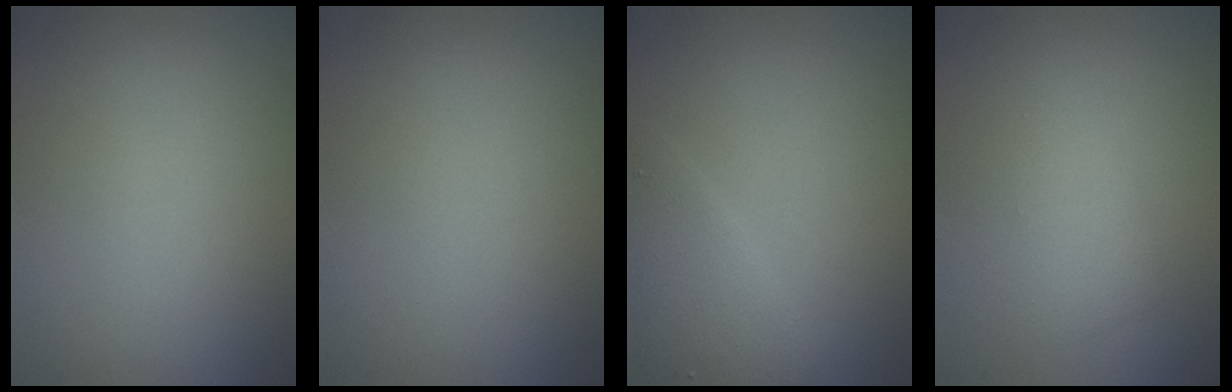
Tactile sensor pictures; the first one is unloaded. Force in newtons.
{"total": 0.0}
{"total": 3.1, "press": 3.1, "slide": 0.0}
{"total": 2.4, "press": 2.4, "slide": 0.0}